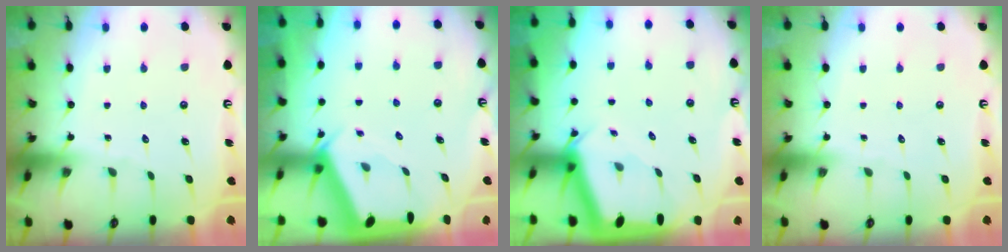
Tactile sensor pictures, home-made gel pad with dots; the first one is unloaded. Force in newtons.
{"total": 2.4, "press": 2.4, "slide": 0.3}
{"total": 2.3, "press": 2.3, "slide": 0.2}
{"total": 0.0}